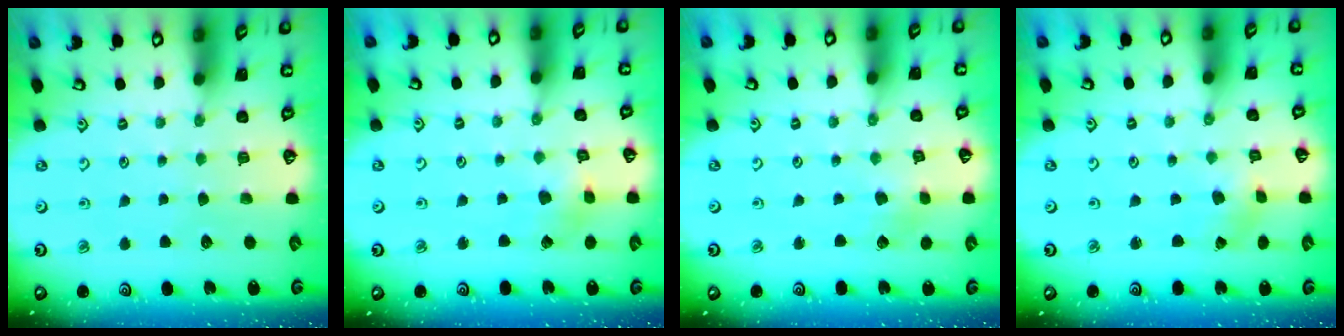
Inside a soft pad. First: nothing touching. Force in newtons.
{"total": 2.7, "press": 2.7, "slide": 0.3}
{"total": 1.9, "press": 1.9, "slide": 0.3}
{"total": 0.0}